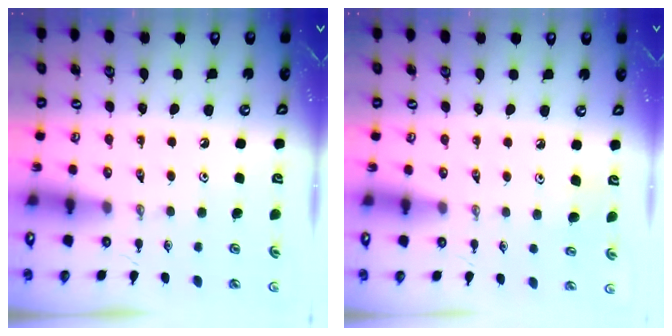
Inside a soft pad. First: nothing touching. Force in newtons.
{"total": 3.4, "press": 3.4, "slide": 0.4}